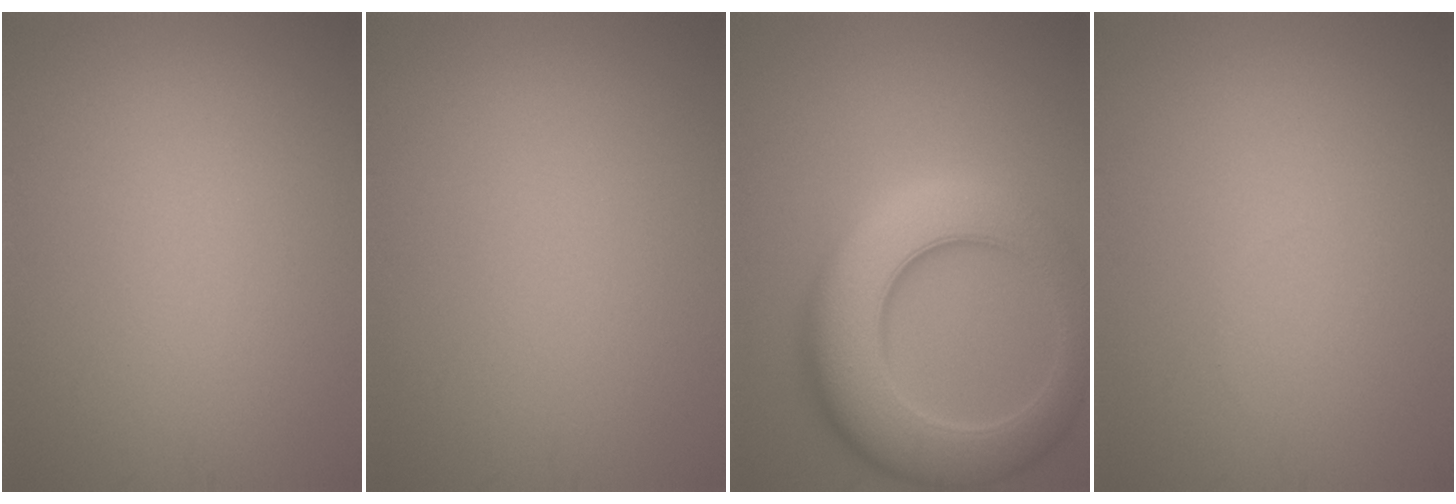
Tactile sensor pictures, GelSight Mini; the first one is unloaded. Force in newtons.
{"total": 0.0}
{"total": 9.9, "press": 9.8, "slide": 0.5}
{"total": 0.0}